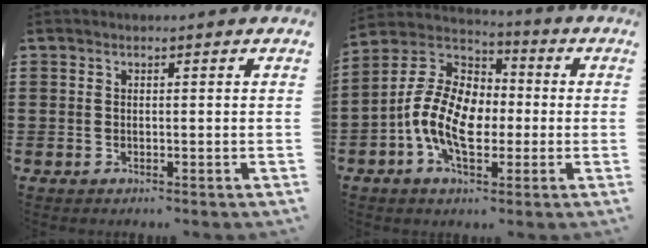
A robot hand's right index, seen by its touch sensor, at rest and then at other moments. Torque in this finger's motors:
{"motor_torque": [2.14, 0.00, 1.05, 0.21]}